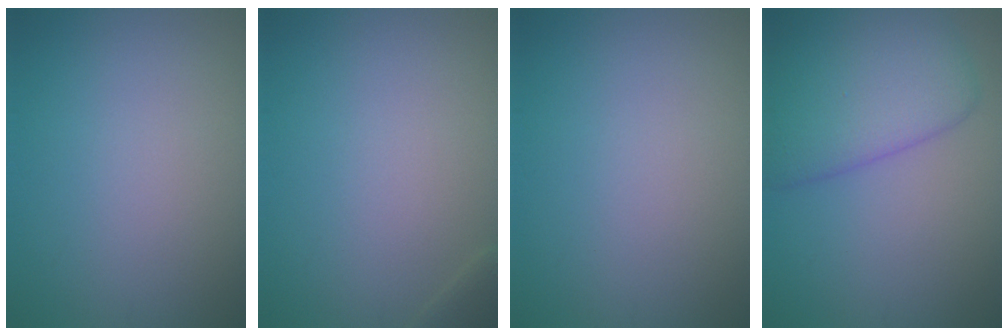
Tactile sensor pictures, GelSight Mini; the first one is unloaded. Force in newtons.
{"total": 1.1, "press": 1.1, "slide": 0.1}
{"total": 0.0}
{"total": 6.3, "press": 6.3, "slide": 0.2}